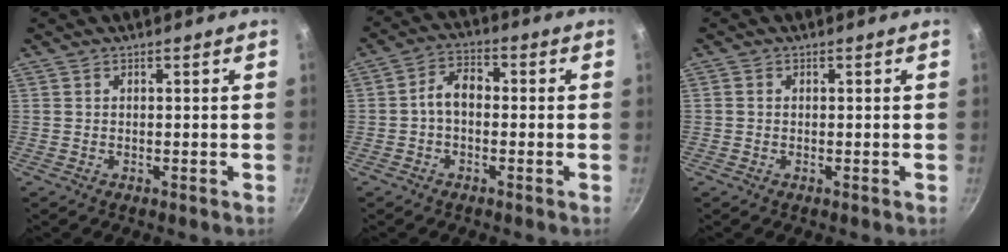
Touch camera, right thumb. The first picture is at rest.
{"total": 5.4, "force": [-0.6, 3.6, 4.0], "torque": [-0.058, 0.022, -0.023]}
{"total": 0.6, "force": [-0.1, 0.6, 0.2], "torque": [-0.003, 0.003, -0.003]}